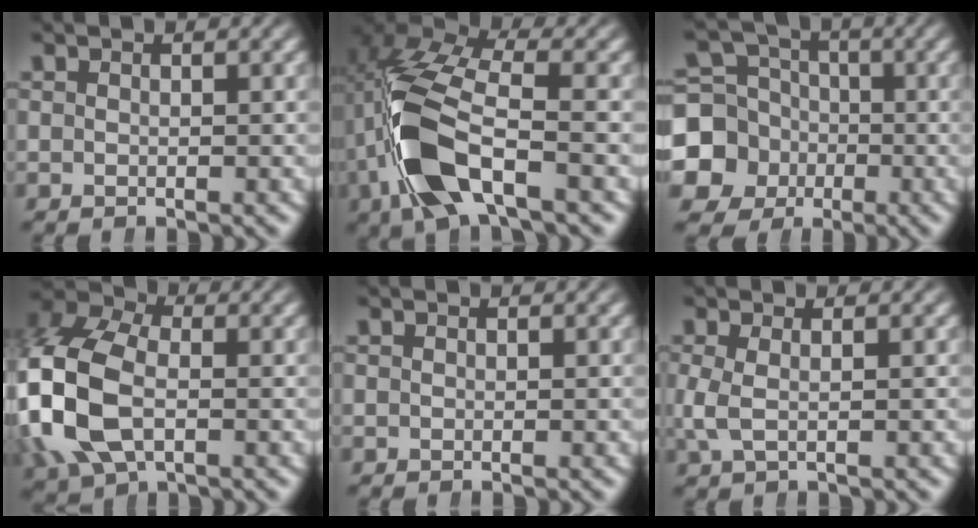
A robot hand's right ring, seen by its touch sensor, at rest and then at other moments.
{"total": 9.3, "force": [-0.5, 4.8, 7.9], "torque": [-0.177, -0.013, -0.005]}
{"total": 12.1, "force": [-2.6, 11.1, 3.8], "torque": [-0.078, -0.051, -0.041]}
{"total": 10.6, "force": [-0.1, 8.5, 6.3], "torque": [-0.180, -0.019, 0.001]}
{"total": 0.0}
{"total": 1.8, "force": [0.1, 0.7, 1.7], "torque": [-0.047, -0.007, 0.009]}